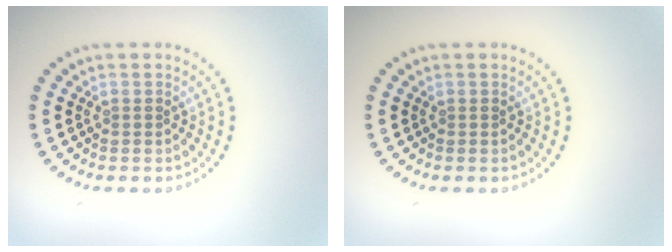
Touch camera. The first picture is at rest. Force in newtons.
{"total": 0.0}